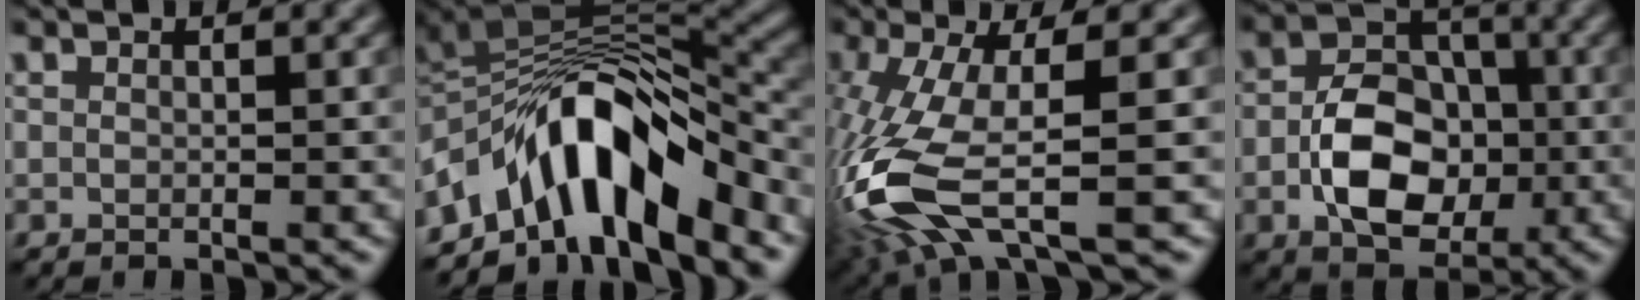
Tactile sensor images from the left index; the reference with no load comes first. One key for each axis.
{"total": 11.1, "fx": -5.7, "fy": 4.6, "fz": 8.3, "tx": -0.120, "ty": 0.009, "tz": -0.107}
{"total": 11.1, "fx": -2.7, "fy": 3.5, "fz": 10.2, "tx": -0.243, "ty": -0.018, "tz": -0.050}
{"total": 7.8, "fx": -1.6, "fy": 5.3, "fz": 5.5, "tx": -0.093, "ty": -0.001, "tz": -0.025}